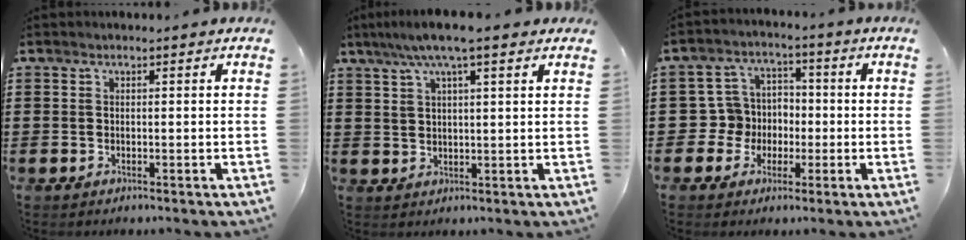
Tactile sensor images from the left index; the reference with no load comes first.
{"total": 6.7, "force": [4.6, 1.0, 4.8], "torque": [-0.102, 0.001, 0.080]}
{"total": 6.2, "force": [-0.9, 6.1, 0.9], "torque": [-0.058, 0.008, -0.021]}